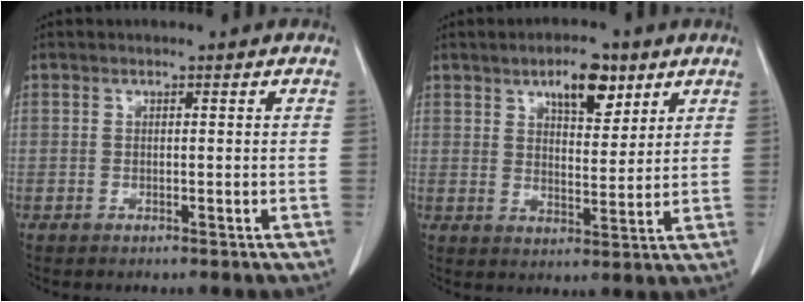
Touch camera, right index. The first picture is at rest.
{"total": 8.4, "force": [4.8, 3.5, 5.9], "torque": [-0.098, 0.004, 0.082]}